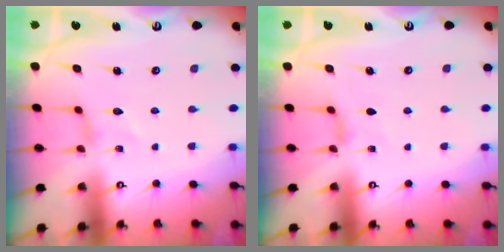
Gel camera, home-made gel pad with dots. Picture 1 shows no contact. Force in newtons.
{"total": 2.3, "press": 2.2, "slide": 0.5}